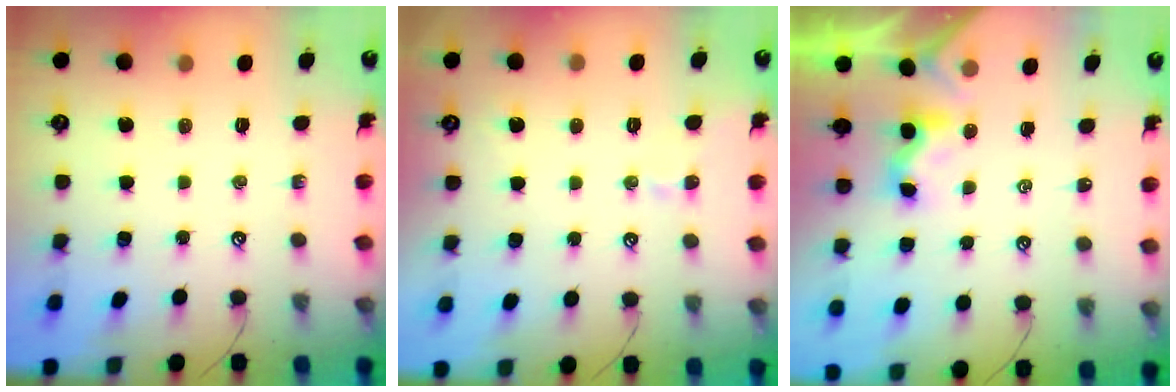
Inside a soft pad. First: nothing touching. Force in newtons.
{"total": 2.2, "press": 2.2, "slide": 0.3}
{"total": 1.4, "press": 1.3, "slide": 0.4}